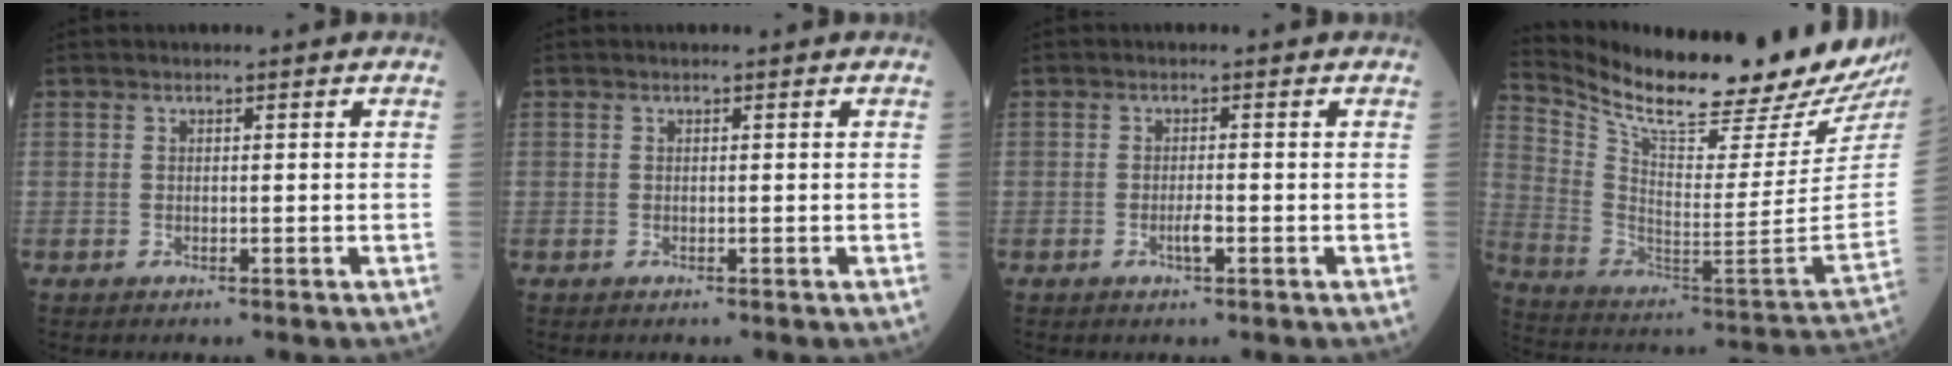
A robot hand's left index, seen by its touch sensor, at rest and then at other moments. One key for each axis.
{"total": 0.0}
{"total": 1.6, "fx": -0.6, "fy": 0.2, "fz": 1.4, "tx": -0.028, "ty": -0.001, "tz": -0.010}
{"total": 26.7, "fx": 23.3, "fy": 2.7, "fz": 12.7, "tx": -0.234, "ty": -0.089, "tz": 0.342}